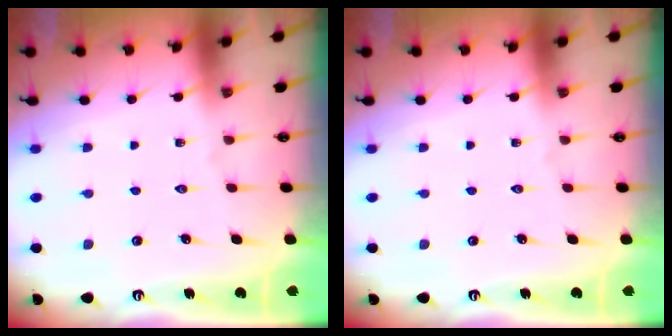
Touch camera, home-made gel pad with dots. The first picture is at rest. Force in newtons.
{"total": 0.0}